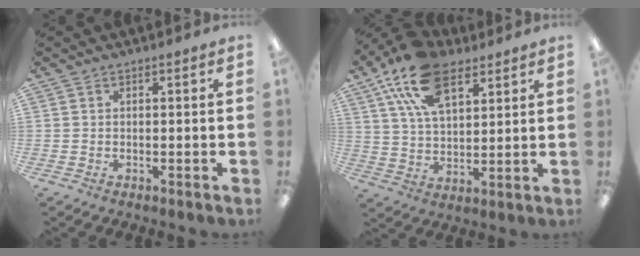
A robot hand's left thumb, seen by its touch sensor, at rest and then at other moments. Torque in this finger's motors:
{"motor_torque": [0.43, 0.50, 1.82, -0.95, 0.38]}